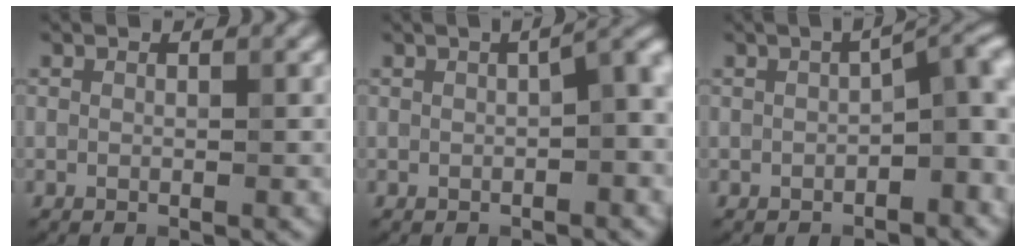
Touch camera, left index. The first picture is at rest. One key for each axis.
{"total": 3.6, "fx": 0.1, "fy": 1.0, "fz": 3.5, "tx": -0.043, "ty": 0.014, "tz": 0.002}
{"total": 4.8, "fx": -0.9, "fy": 1.9, "fz": 4.3, "tx": -0.041, "ty": 0.012, "tz": -0.018}